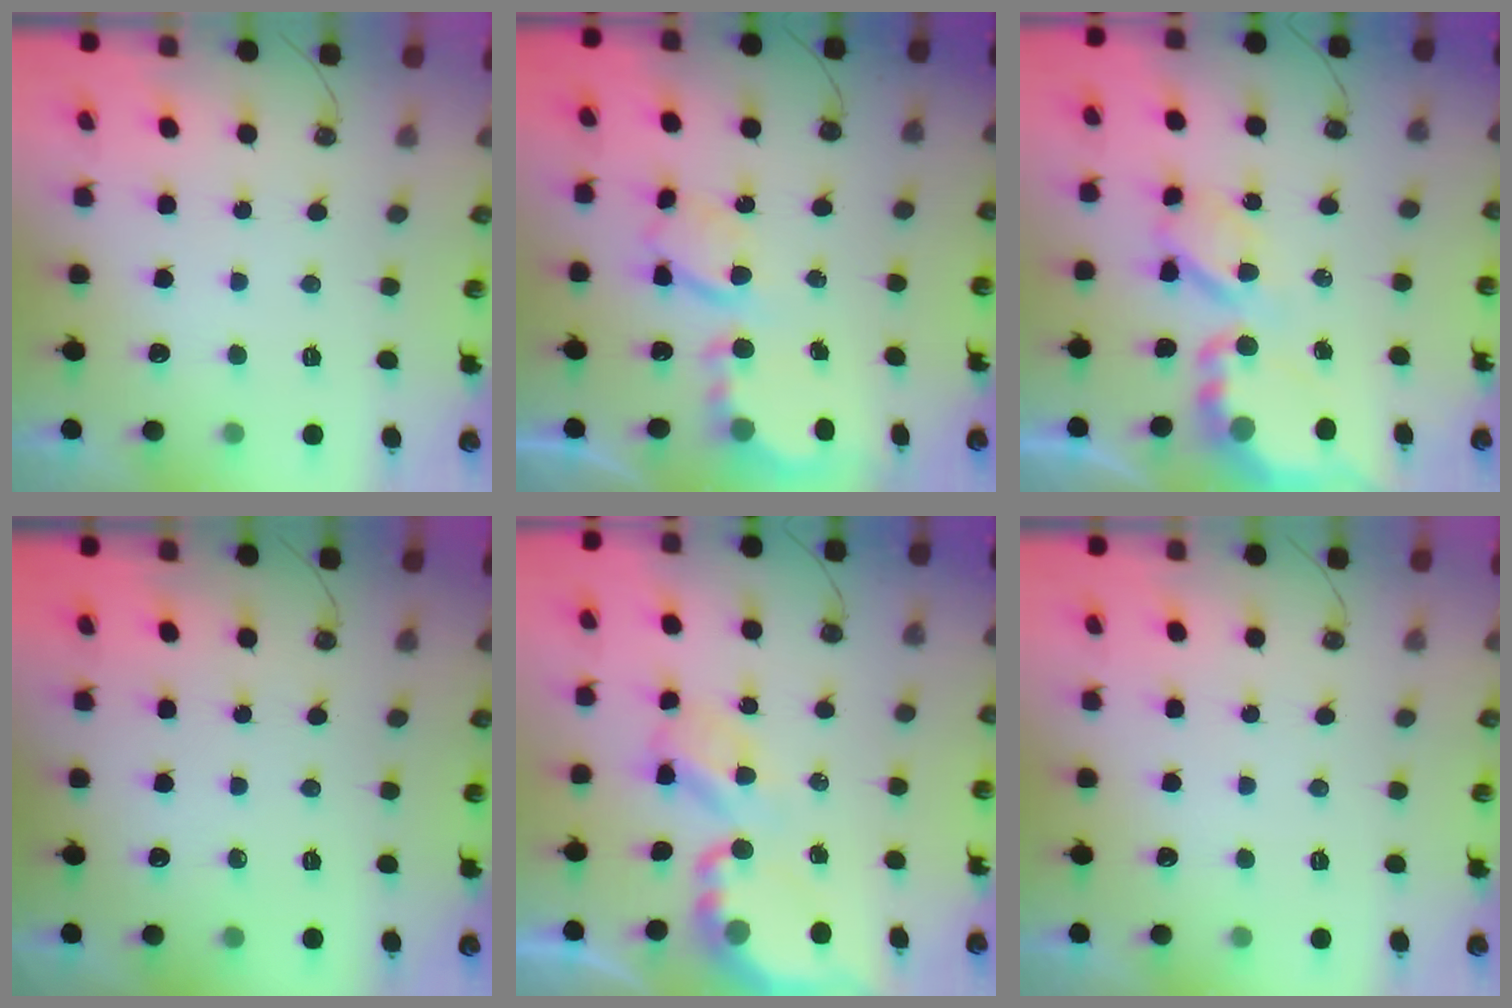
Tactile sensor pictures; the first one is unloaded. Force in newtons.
{"total": 6.1, "press": 6.1, "slide": 0.3}
{"total": 8.3, "press": 8.2, "slide": 0.7}
{"total": 0.0}
{"total": 6.3, "press": 6.2, "slide": 0.4}
{"total": 0.0}